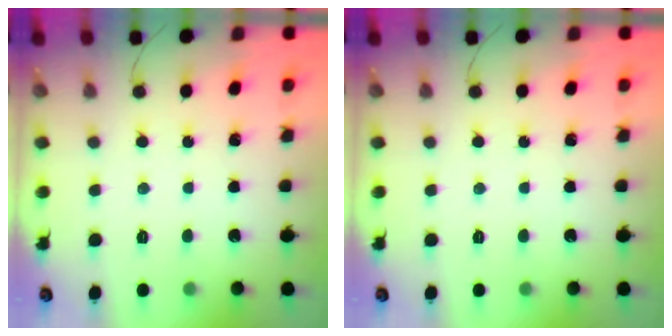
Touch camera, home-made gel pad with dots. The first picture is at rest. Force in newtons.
{"total": 0.0}